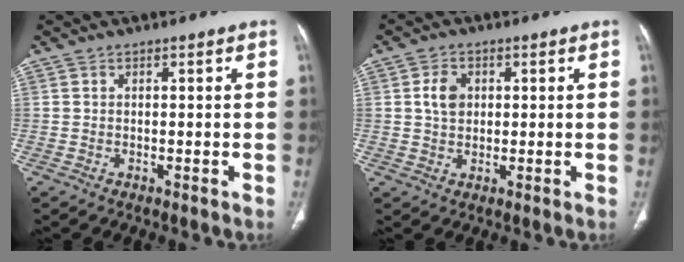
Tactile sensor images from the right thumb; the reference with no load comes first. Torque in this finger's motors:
{"motor_torque": [0.38, 1.22, 0.58, -0.37, -0.01]}